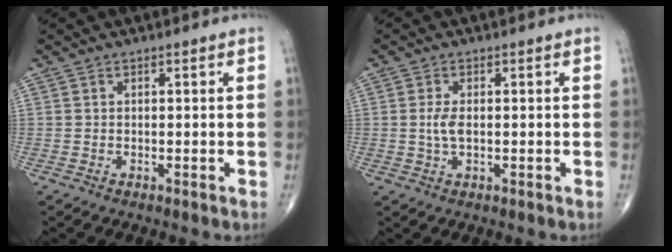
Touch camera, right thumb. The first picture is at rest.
{"total": 2.8, "force": [0.1, 1.3, 2.5], "torque": [-0.057, 0.000, 0.001]}